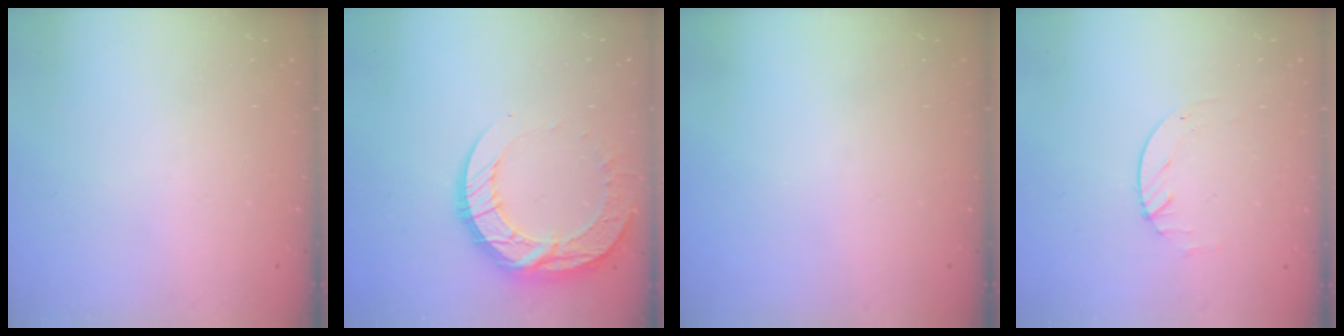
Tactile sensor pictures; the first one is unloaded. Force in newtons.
{"total": 15.4, "press": 15.4, "slide": 1.2}
{"total": 0.0}
{"total": 1.7, "press": 1.7, "slide": 0.2}